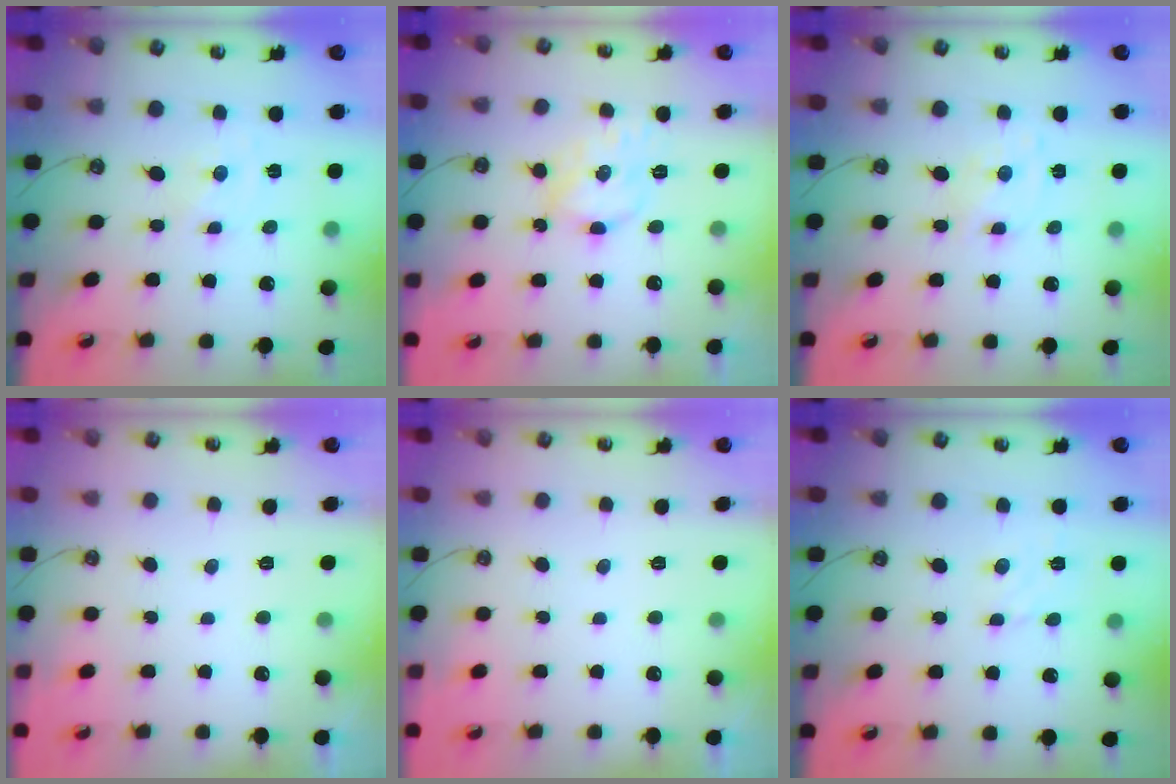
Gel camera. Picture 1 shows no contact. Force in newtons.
{"total": 8.7, "press": 8.7, "slide": 0.2}
{"total": 1.8, "press": 1.8, "slide": 0.2}
{"total": 0.0}
{"total": 0.0}
{"total": 2.4, "press": 2.4, "slide": 0.2}